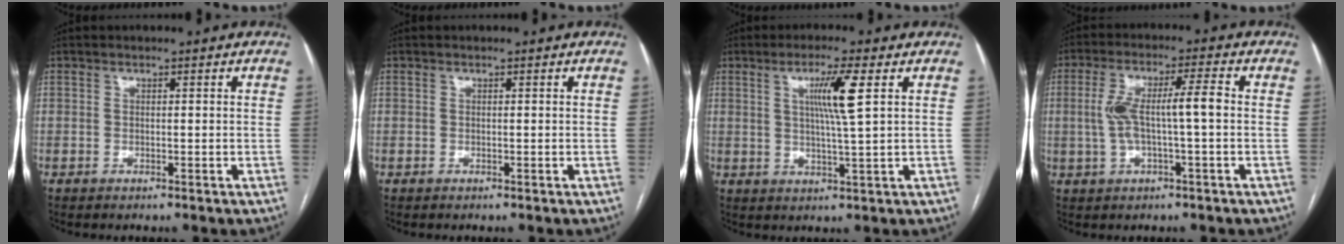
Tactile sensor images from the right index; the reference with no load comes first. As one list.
[{"total": 0.0}, {"total": 6.7, "force": [2.1, -0.6, 6.4], "torque": [-0.116, -0.004, 0.039]}, {"total": 8.0, "force": [0.0, 1.1, 7.9], "torque": [-0.159, 0.021, -0.001]}]